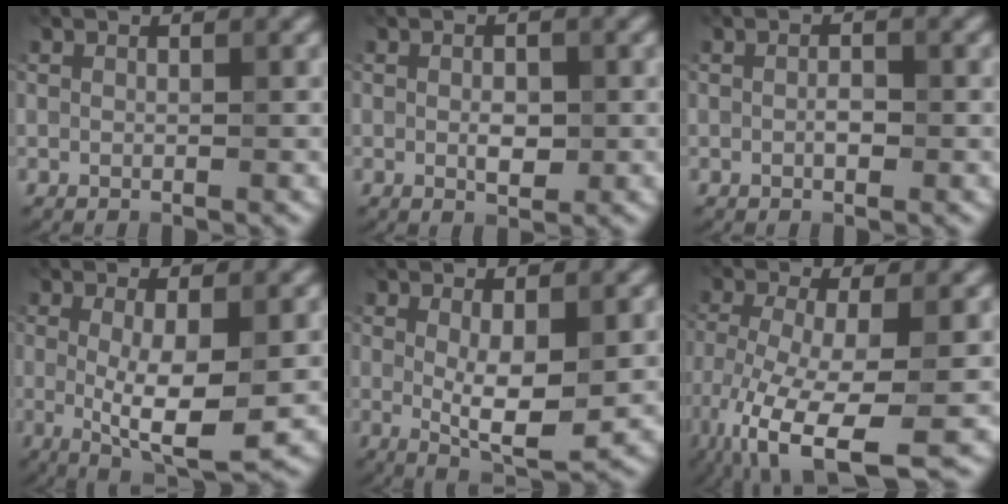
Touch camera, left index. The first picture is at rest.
{"total": 1.9, "force": [-0.1, 1.1, 1.6], "torque": [-0.026, -0.003, 0.000]}
{"total": 1.1, "force": [-0.2, 0.5, 0.9], "torque": [-0.017, 0.001, -0.003]}
{"total": 5.9, "force": [-0.5, 1.4, 5.7], "torque": [-0.099, -0.015, -0.003]}
{"total": 4.8, "force": [0.1, 1.4, 4.6], "torque": [-0.081, -0.012, 0.007]}
{"total": 11.0, "force": [-5.4, 3.4, 8.9], "torque": [-0.186, -0.032, -0.096]}